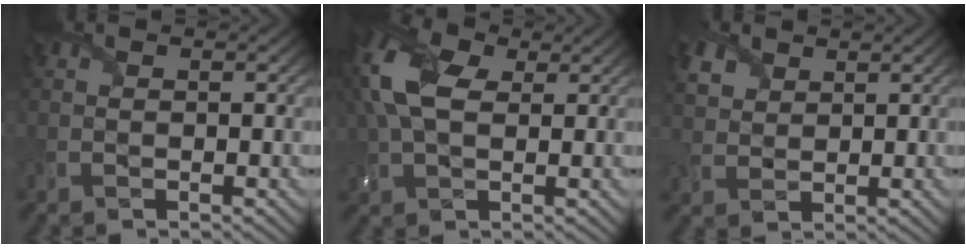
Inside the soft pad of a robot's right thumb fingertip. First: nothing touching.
{"total": 11.3, "force": [3.2, 6.7, 8.5], "torque": [-0.233, 0.024, 0.054]}
{"total": 3.4, "force": [2.2, 2.3, 1.3], "torque": [-0.052, 0.005, 0.045]}